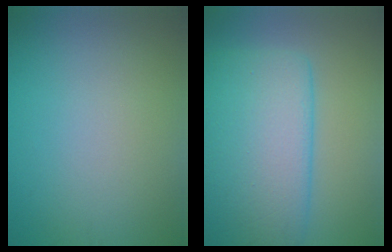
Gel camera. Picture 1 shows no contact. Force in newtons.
{"total": 11.0, "press": 11.0, "slide": 0.6}